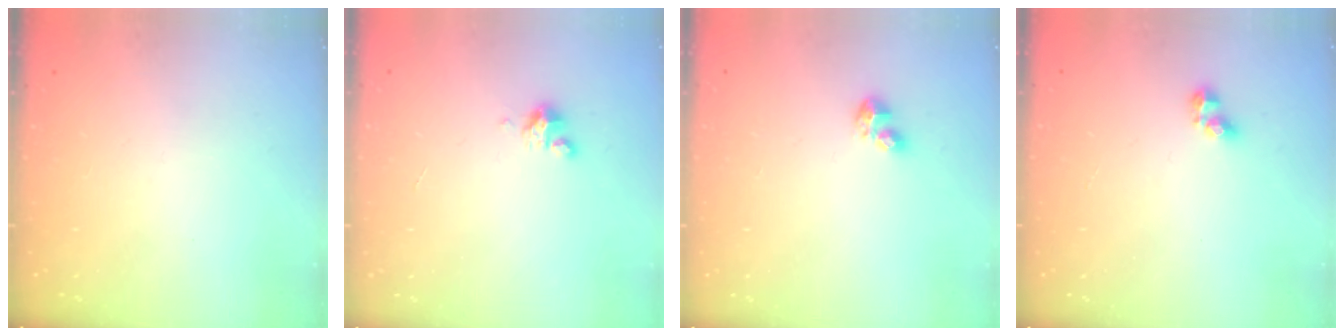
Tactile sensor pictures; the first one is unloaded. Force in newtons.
{"total": 2.8, "press": 2.8, "slide": 0.2}
{"total": 4.6, "press": 4.6, "slide": 0.6}
{"total": 3.4, "press": 3.2, "slide": 1.2}